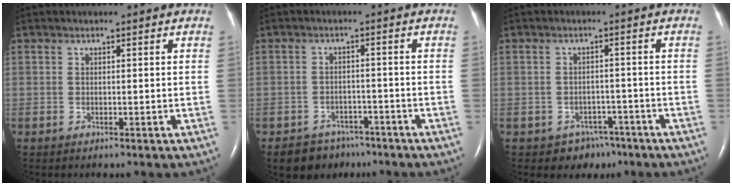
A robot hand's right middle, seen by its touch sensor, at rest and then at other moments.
{"total": 5.9, "force": [-4.5, 3.7, 0.6], "torque": [-0.004, 0.007, -0.065]}
{"total": 4.3, "force": [-2.9, 3.1, 0.4], "torque": [-0.002, 0.013, -0.033]}